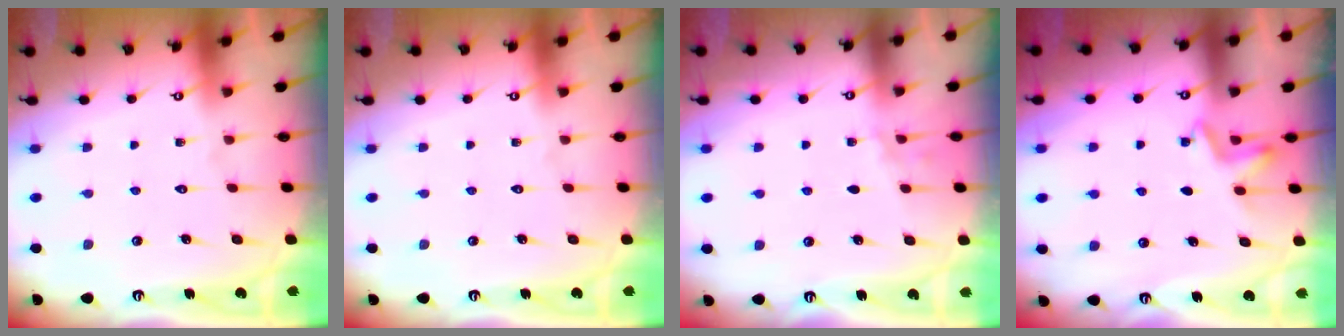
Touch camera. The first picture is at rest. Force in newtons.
{"total": 0.0}
{"total": 2.5, "press": 1.6, "slide": 1.8}
{"total": 2.4, "press": 2.2, "slide": 1.1}